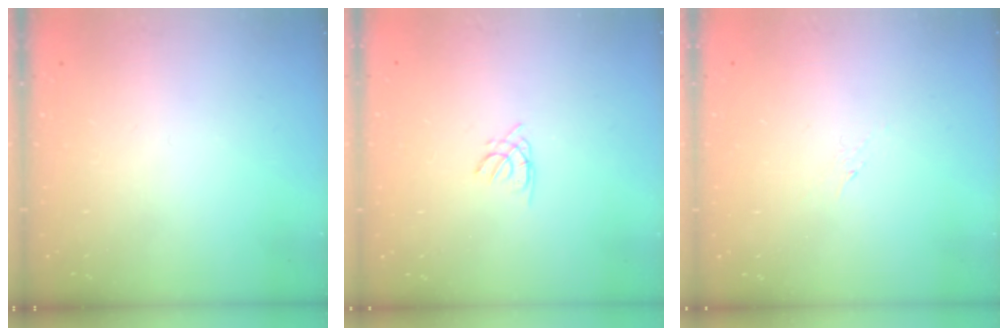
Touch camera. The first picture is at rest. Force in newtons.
{"total": 0.5, "press": 0.4, "slide": 0.3}
{"total": 2.8, "press": 2.7, "slide": 0.6}